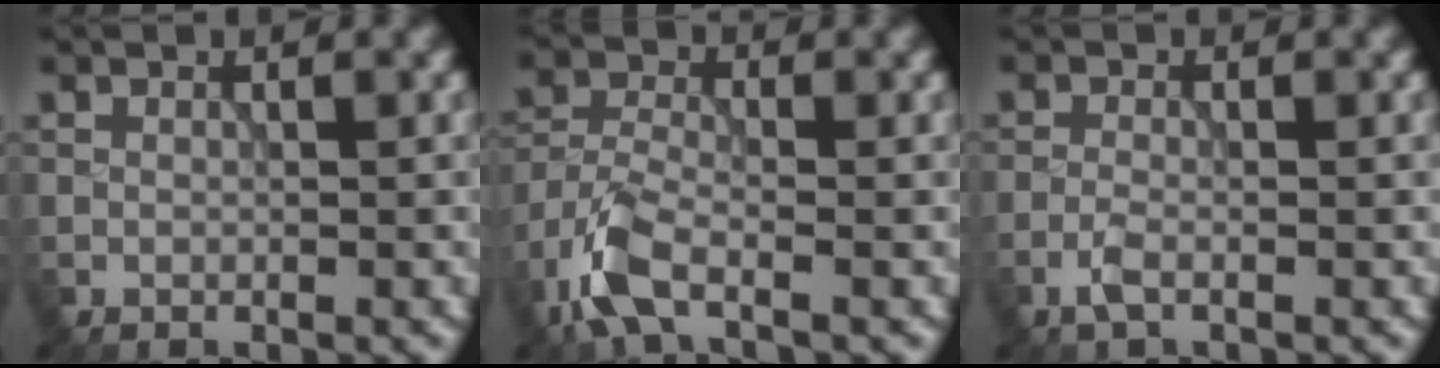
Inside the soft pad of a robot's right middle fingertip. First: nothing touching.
{"total": 4.9, "force": [-3.0, 1.8, 3.5], "torque": [-0.084, -0.007, -0.075]}
{"total": 1.5, "force": [-0.9, 0.4, 1.2], "torque": [-0.028, 0.001, -0.023]}